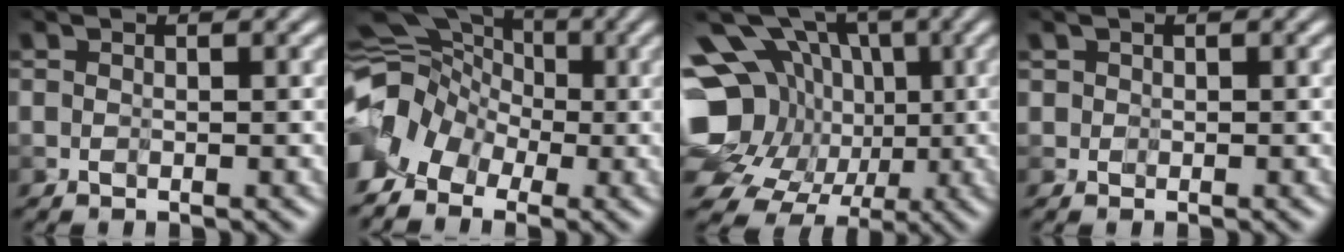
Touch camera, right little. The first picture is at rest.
{"total": 4.9, "force": [-2.5, 3.6, 2.1], "torque": [-0.035, 0.003, -0.052]}
{"total": 12.0, "force": [-0.6, 10.0, 6.5], "torque": [-0.133, -0.009, -0.012]}
{"total": 0.6, "force": [0.0, 0.6, -0.1], "torque": [-0.001, 0.007, -0.003]}